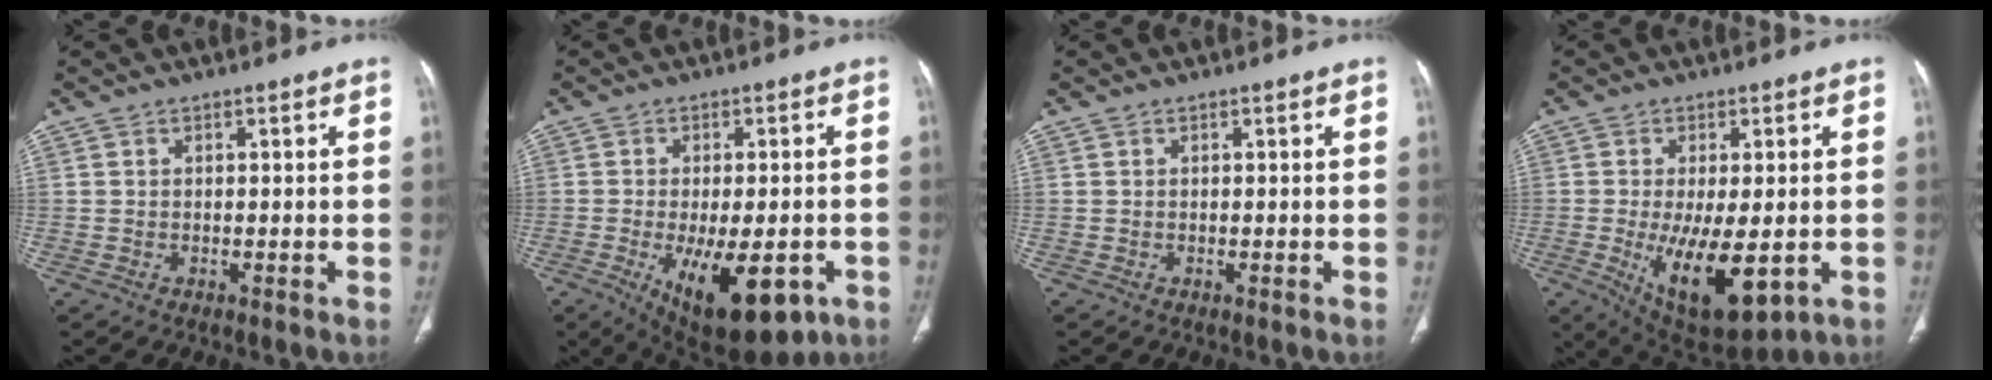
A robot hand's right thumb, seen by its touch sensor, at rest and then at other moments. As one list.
[{"total": 16.6, "force": [-6.6, 7.3, 13.3], "torque": [-0.187, -0.003, -0.078]}, {"total": 0.0}, {"total": 14.6, "force": [-3.8, 6.1, 12.8], "torque": [-0.209, -0.021, -0.036]}]